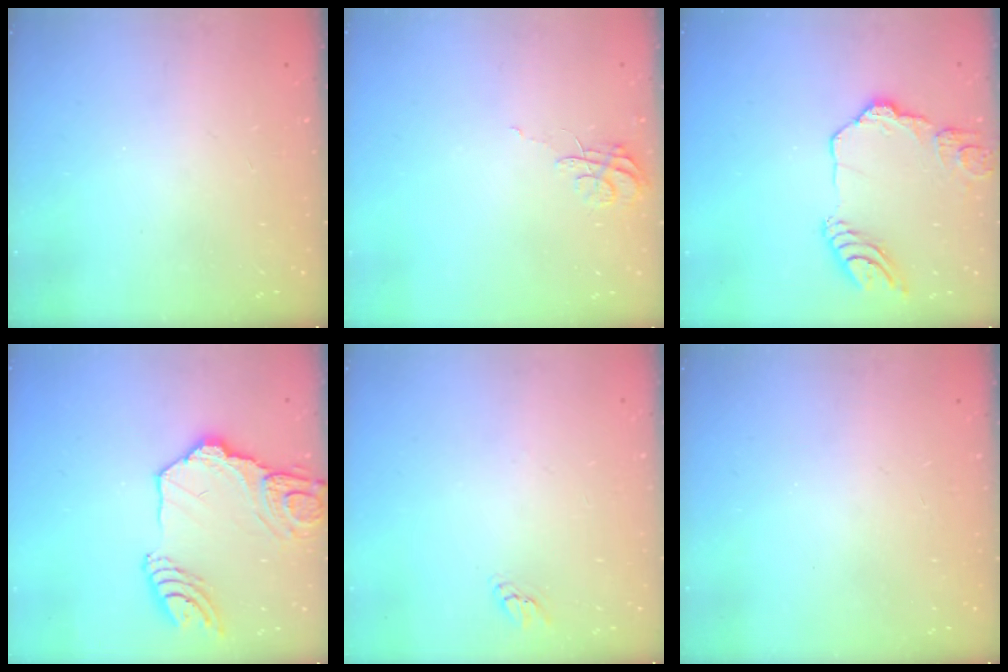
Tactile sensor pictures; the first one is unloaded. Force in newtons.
{"total": 6.1, "press": 6.0, "slide": 0.5}
{"total": 14.6, "press": 14.4, "slide": 1.9}
{"total": 16.5, "press": 16.4, "slide": 1.7}
{"total": 2.2, "press": 2.2, "slide": 0.1}
{"total": 0.0}